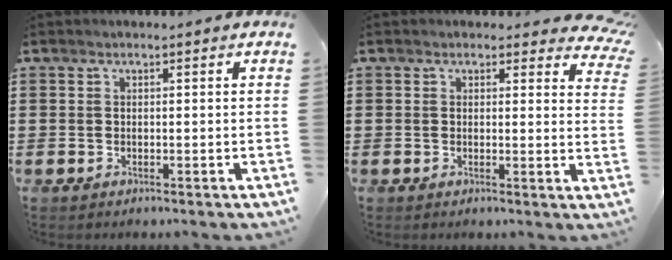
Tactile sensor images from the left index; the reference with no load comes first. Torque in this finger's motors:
{"motor_torque": [0.01, -0.45, -0.13, -0.21]}